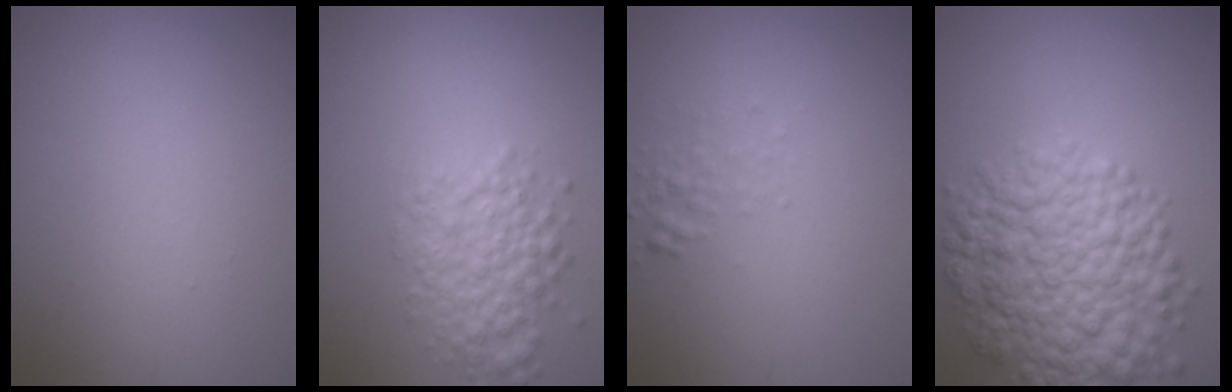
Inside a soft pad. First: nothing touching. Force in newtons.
{"total": 4.0, "press": 4.0, "slide": 0.2}
{"total": 1.3, "press": 1.3, "slide": 0.0}
{"total": 9.1, "press": 9.1, "slide": 0.3}